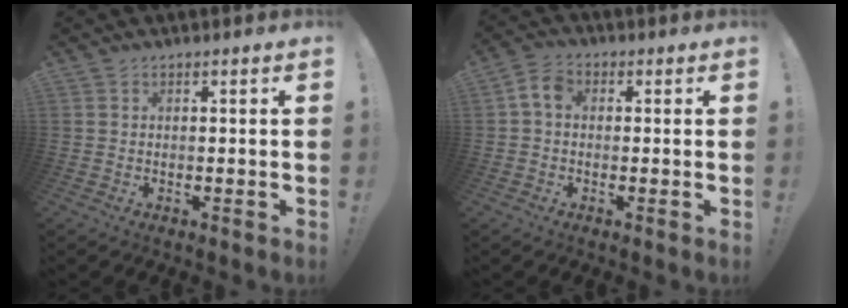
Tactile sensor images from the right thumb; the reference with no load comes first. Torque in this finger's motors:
{"motor_torque": [0.54, 0.45, 0.50, -0.17, -0.01]}